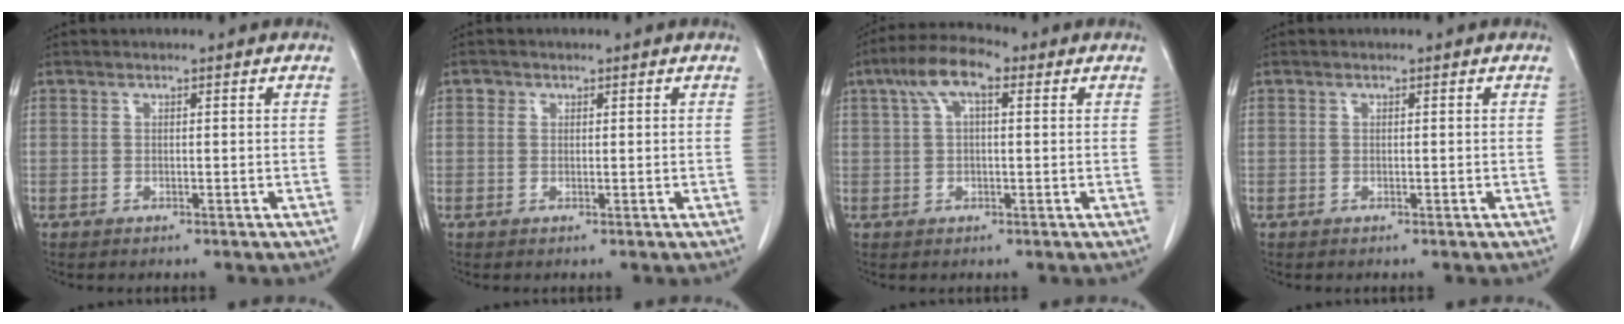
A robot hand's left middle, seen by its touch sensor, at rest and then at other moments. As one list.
[{"total": 0.8, "force": [0.4, 0.7, 0.1], "torque": [0.004, 0.001, 0.003]}, {"total": 6.8, "force": [2.9, 2.3, 5.7], "torque": [-0.112, 0.033, 0.049]}, {"total": 0.0}]